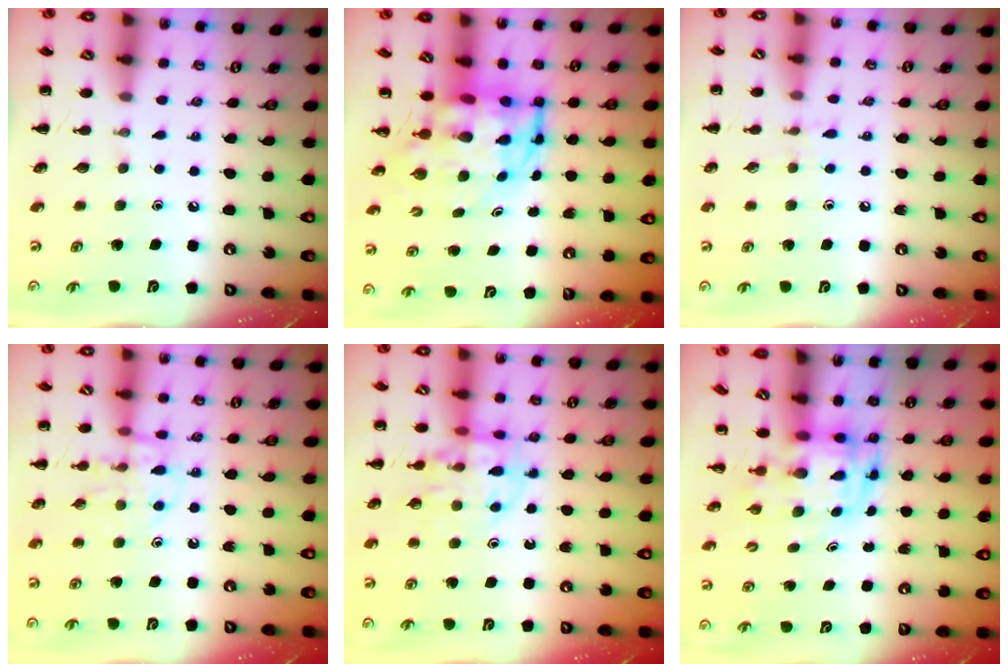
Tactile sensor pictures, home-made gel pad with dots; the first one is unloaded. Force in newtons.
{"total": 6.6, "press": 6.3, "slide": 2.1}
{"total": 5.1, "press": 4.8, "slide": 1.5}
{"total": 12.2, "press": 12.1, "slide": 0.9}
{"total": 11.0, "press": 10.9, "slide": 1.8}
{"total": 3.7, "press": 3.6, "slide": 0.7}